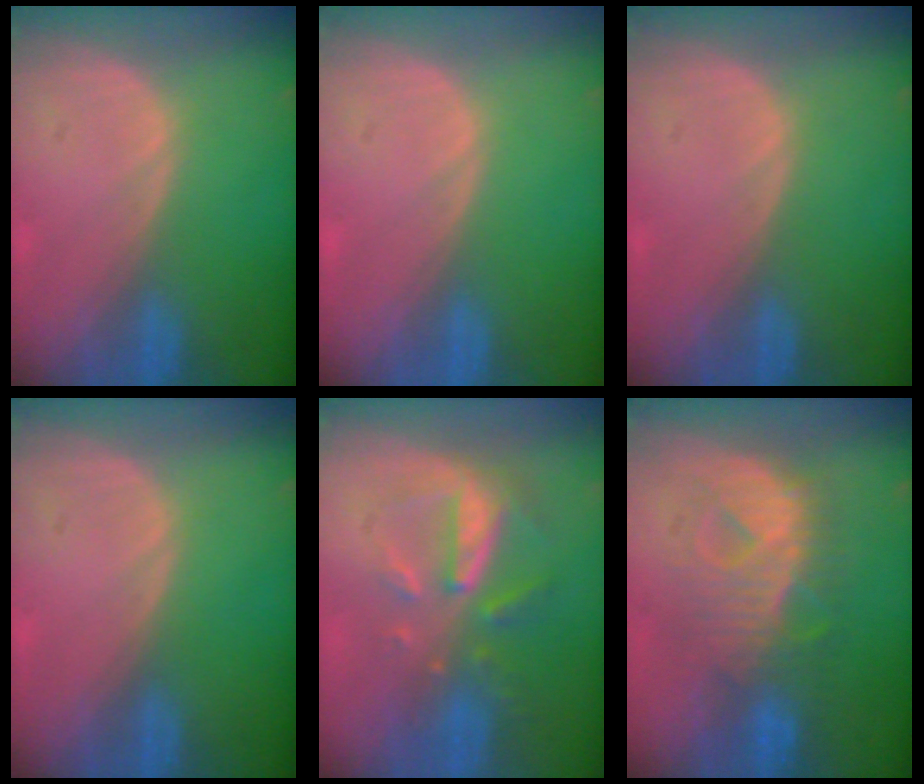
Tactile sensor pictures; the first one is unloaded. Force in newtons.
{"total": 0.0}
{"total": 0.0}
{"total": 0.0}
{"total": 8.1, "press": 7.3, "slide": 3.4}
{"total": 9.0, "press": 9.0, "slide": 0.3}